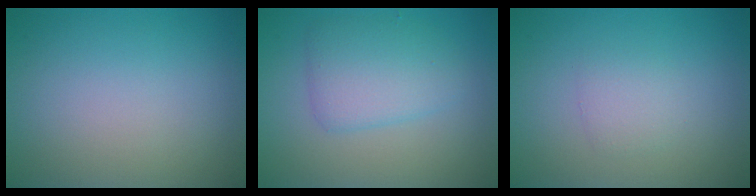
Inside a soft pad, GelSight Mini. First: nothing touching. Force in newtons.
{"total": 3.7, "press": 3.7, "slide": 0.1}
{"total": 1.4, "press": 1.4, "slide": 0.1}